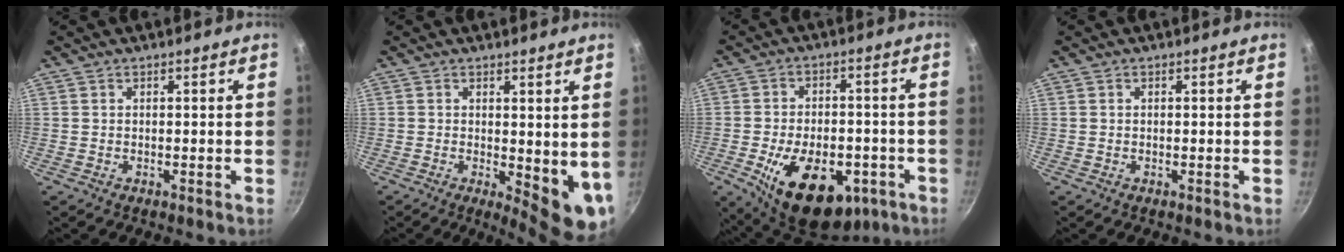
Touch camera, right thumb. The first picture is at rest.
{"total": 8.2, "force": [0.5, 3.3, 7.5], "torque": [-0.078, -0.018, 0.012]}
{"total": 19.8, "force": [-7.6, 11.7, 14.1], "torque": [-0.196, 0.017, -0.099]}
{"total": 0.0}